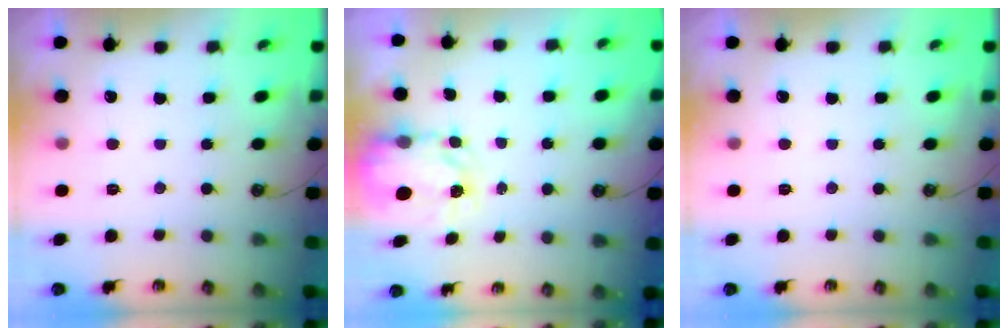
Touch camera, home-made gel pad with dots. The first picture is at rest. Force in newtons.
{"total": 3.8, "press": 3.8, "slide": 0.1}
{"total": 0.0}